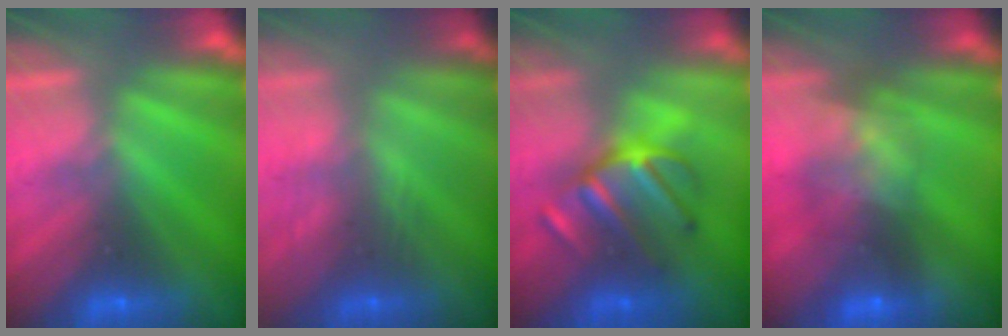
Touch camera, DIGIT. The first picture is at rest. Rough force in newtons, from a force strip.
{"total": 2.9}
{"total": 2.8}
{"total": 6.9}